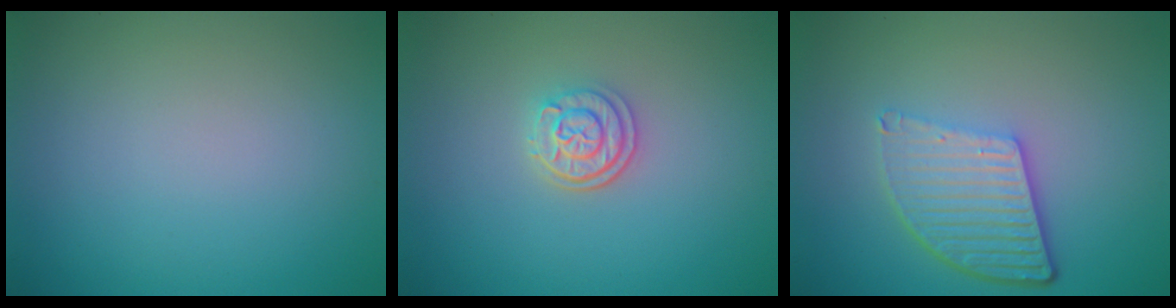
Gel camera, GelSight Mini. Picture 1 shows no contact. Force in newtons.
{"total": 2.6, "press": 2.2, "slide": 1.3}
{"total": 5.5, "press": 4.0, "slide": 3.8}